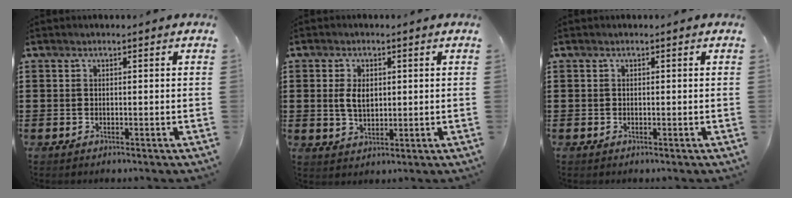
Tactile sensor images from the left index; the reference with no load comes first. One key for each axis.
{"total": 3.9, "fx": 0.7, "fy": 2.3, "fz": 3.0, "tx": -0.072, "ty": 0.005, "tz": 0.010}
{"total": 0.0}